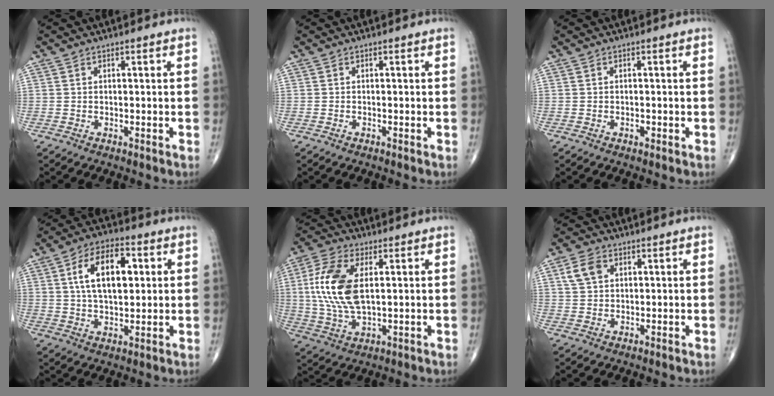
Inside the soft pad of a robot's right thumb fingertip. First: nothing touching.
{"total": 0.0}
{"total": 0.8, "force": [-0.3, 0.4, 0.6], "torque": [-0.008, -0.001, -0.007]}
{"total": 12.9, "force": [3.0, 6.9, 10.5], "torque": [-0.164, 0.005, 0.049]}
{"total": 14.0, "force": [2.2, 7.0, 11.9], "torque": [-0.258, -0.001, 0.045]}
{"total": 4.6, "force": [1.7, 3.2, 2.7], "torque": [-0.048, 0.002, 0.033]}